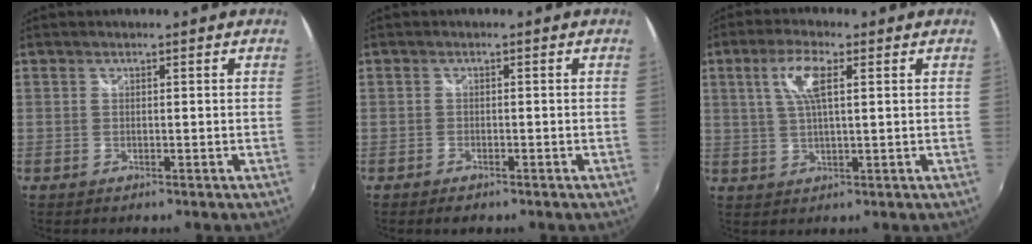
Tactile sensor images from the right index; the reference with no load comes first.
{"total": 2.1, "force": [-1.6, 0.9, 1.0], "torque": [-0.025, -0.005, -0.028]}
{"total": 6.3, "force": [2.1, 1.5, 5.7], "torque": [-0.111, 0.005, 0.041]}